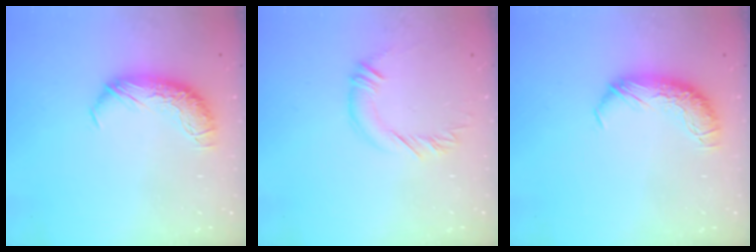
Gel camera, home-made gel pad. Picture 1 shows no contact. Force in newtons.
{"total": 2.8, "press": 2.8, "slide": 0.2}
{"total": 0.0}